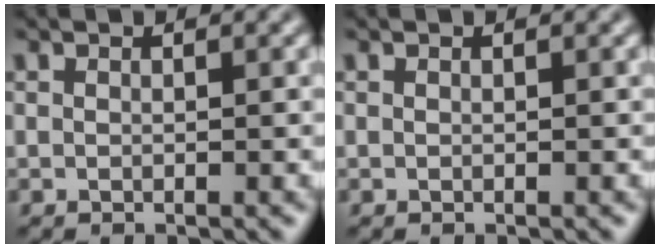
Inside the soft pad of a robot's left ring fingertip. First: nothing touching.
{"total": 0.0}